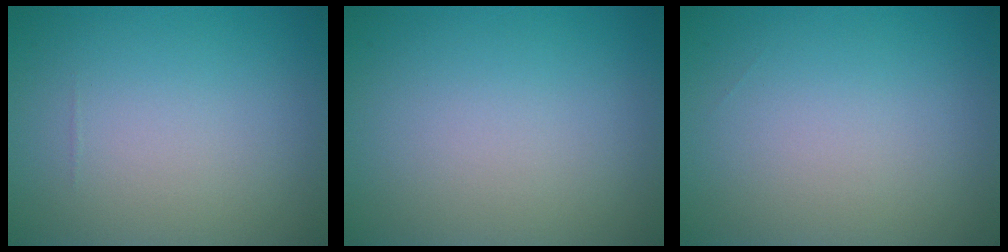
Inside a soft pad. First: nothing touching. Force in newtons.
{"total": 0.0}
{"total": 0.0}